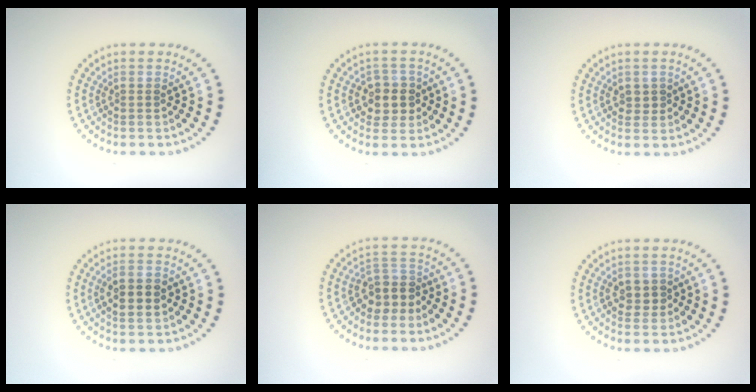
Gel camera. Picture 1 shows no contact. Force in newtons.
{"total": 2.8, "press": 2.6, "slide": 0.9}
{"total": 0.9, "press": 0.9, "slide": 0.2}
{"total": 2.8, "press": 2.8, "slide": 0.2}
{"total": 3.0, "press": 2.5, "slide": 1.7}
{"total": 1.5, "press": 1.5, "slide": 0.2}